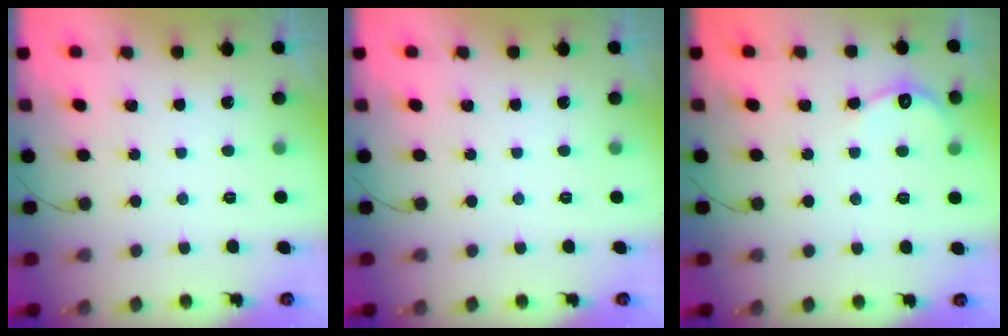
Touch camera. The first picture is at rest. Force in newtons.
{"total": 0.0}
{"total": 3.9, "press": 3.9, "slide": 0.4}